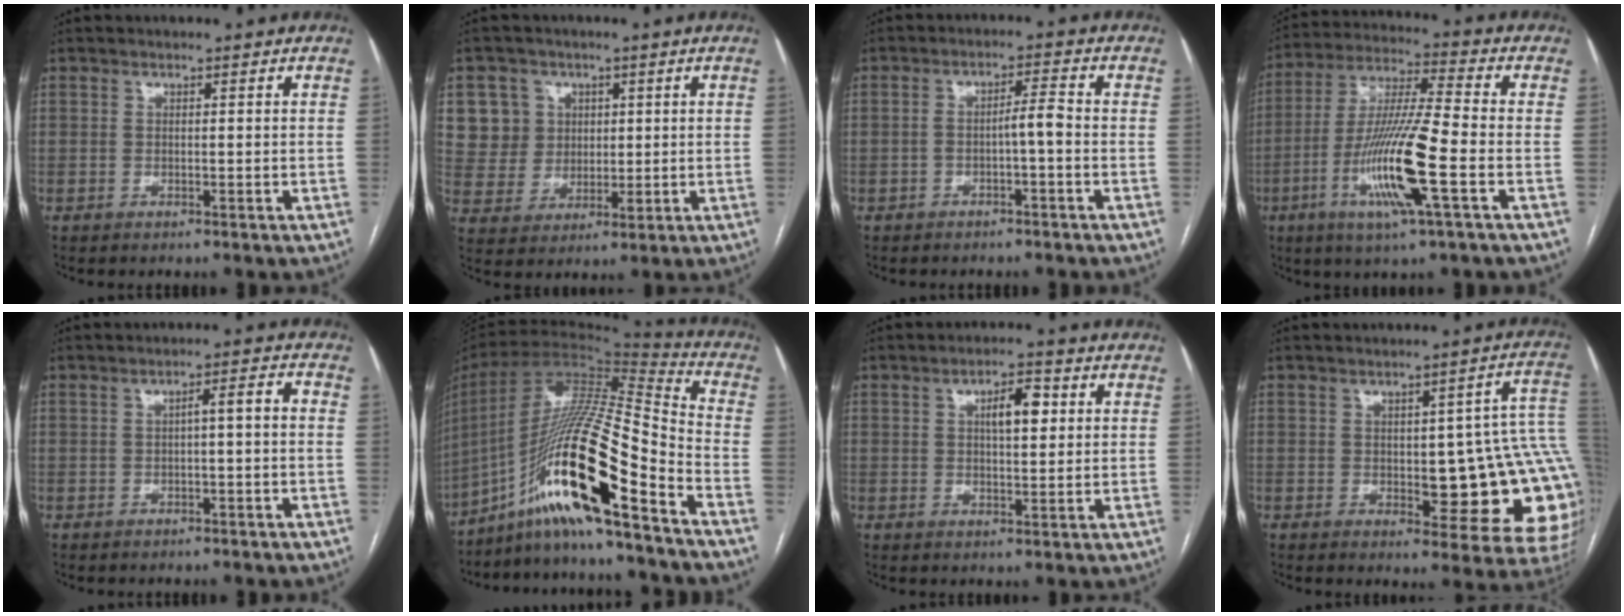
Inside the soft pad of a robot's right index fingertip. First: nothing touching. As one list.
[{"total": 8.4, "force": [2.9, 7.8, 1.2], "torque": [-0.023, 0.020, 0.063]}, {"total": 3.3, "force": [-1.1, 0.2, 3.1], "torque": [-0.049, 0.011, -0.017]}, {"total": 15.1, "force": [-4.8, 0.2, 14.3], "torque": [-0.288, -0.014, -0.094]}, {"total": 3.1, "force": [-0.4, 0.4, 3.0], "torque": [-0.043, 0.015, -0.005]}, {"total": 21.3, "force": [-12.8, 1.0, 17.0], "torque": [-0.330, -0.005, -0.234]}, {"total": 5.5, "force": [1.6, 1.8, 4.9], "torque": [-0.081, 0.011, 0.026]}, {"total": 17.9, "force": [-0.3, 5.3, 17.1], "torque": [-0.131, 0.023, 0.007]}]